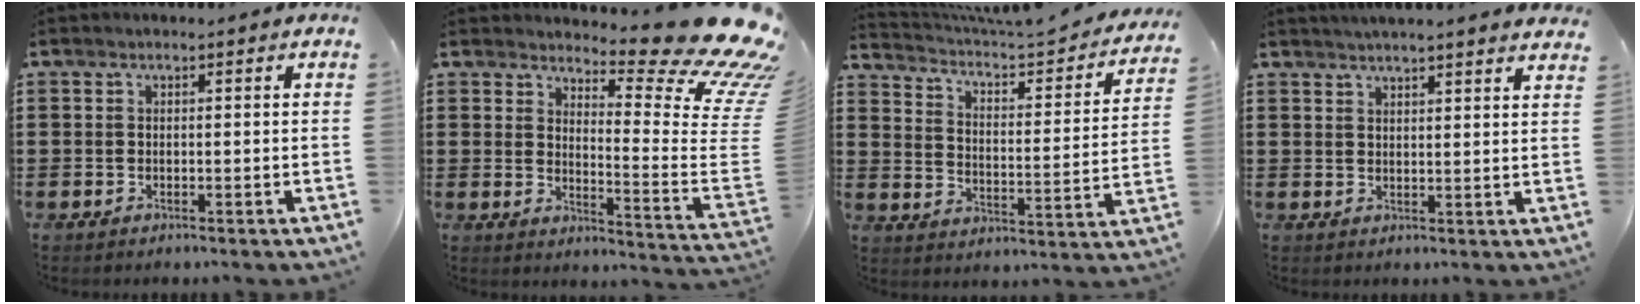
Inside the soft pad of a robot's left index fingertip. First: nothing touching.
{"total": 13.3, "force": [10.7, 2.0, 7.6], "torque": [-0.111, -0.094, 0.179]}
{"total": 4.2, "force": [3.8, 0.6, 1.8], "torque": [-0.050, -0.040, 0.053]}
{"total": 2.7, "force": [2.7, -0.5, 0.3], "torque": [-0.012, -0.010, 0.049]}